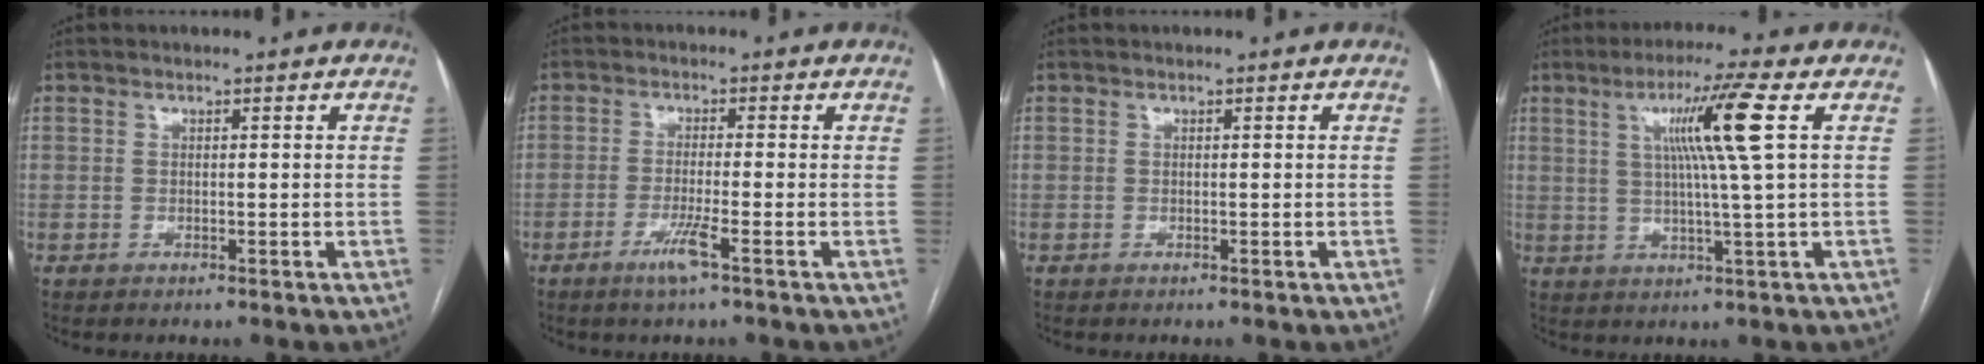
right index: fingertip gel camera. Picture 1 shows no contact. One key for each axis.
{"total": 3.9, "fx": -2.1, "fy": -0.5, "fz": 3.3, "tx": -0.065, "ty": -0.010, "tz": -0.043}
{"total": 0.0}
{"total": 9.5, "fx": 2.7, "fy": -1.8, "fz": 8.9, "tx": -0.152, "ty": 0.004, "tz": 0.051}